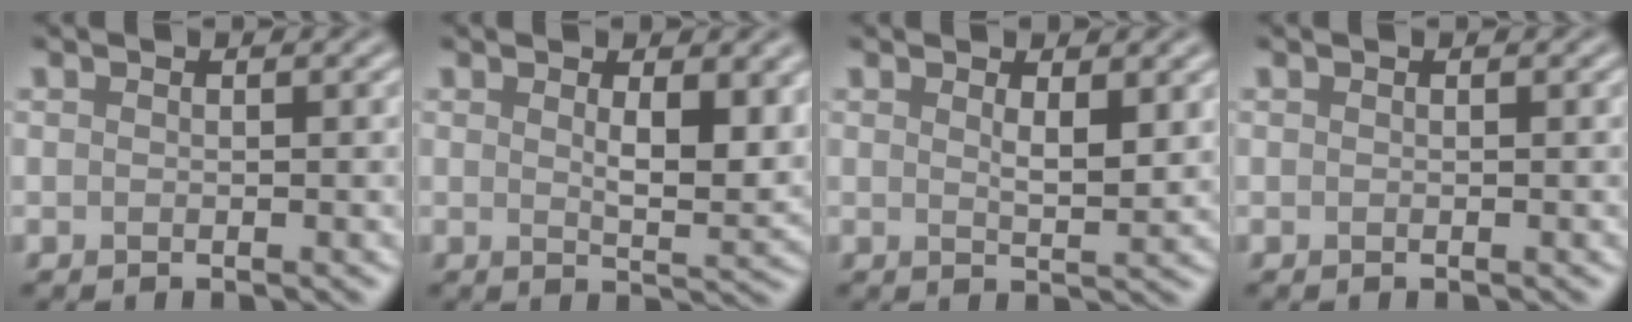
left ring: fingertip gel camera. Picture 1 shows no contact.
{"total": 4.3, "force": [1.5, 1.4, 3.8], "torque": [-0.060, -0.010, 0.031]}
{"total": 2.1, "force": [1.0, 0.5, 1.7], "torque": [-0.028, -0.007, 0.021]}
{"total": 0.0}